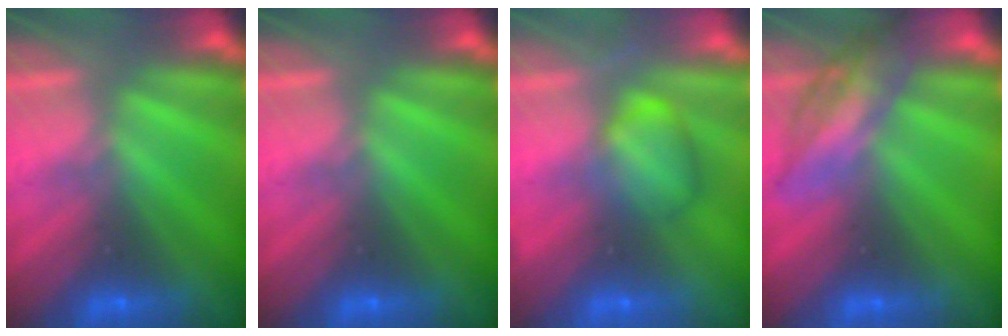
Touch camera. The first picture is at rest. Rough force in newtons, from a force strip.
{"total": 0.0}
{"total": 2.3}
{"total": 2.4}